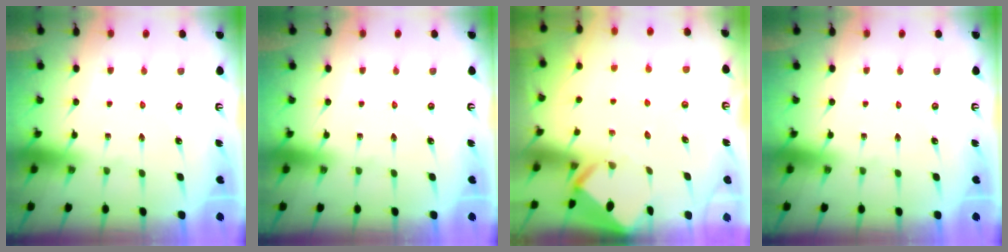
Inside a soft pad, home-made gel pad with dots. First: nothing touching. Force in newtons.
{"total": 0.0}
{"total": 3.2, "press": 3.2, "slide": 0.2}
{"total": 0.0}